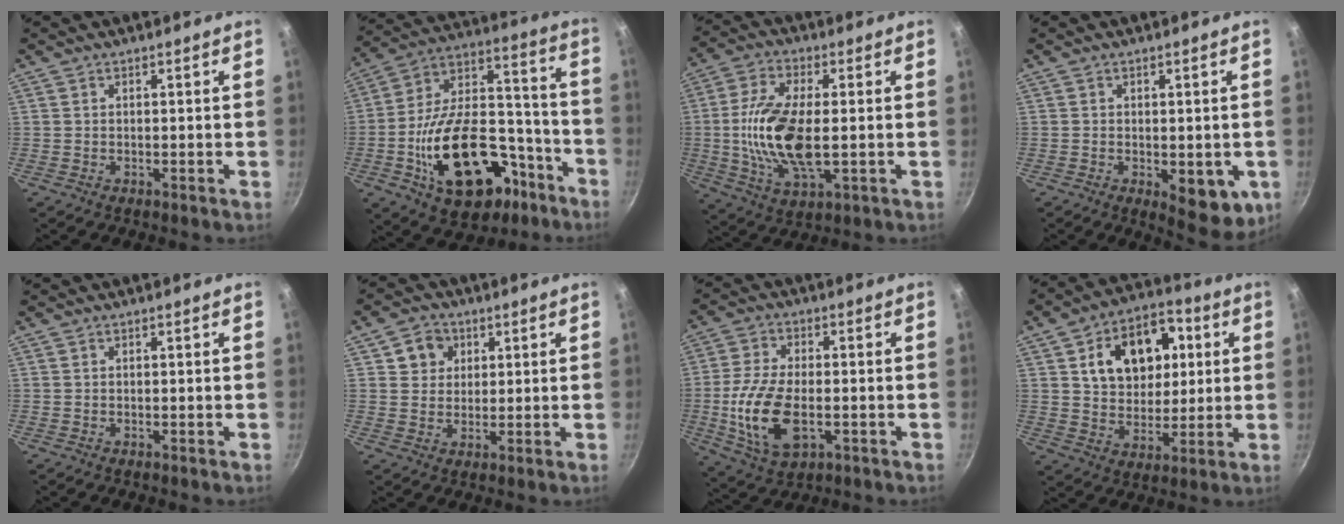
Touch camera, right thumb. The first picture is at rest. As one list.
[{"total": 25.7, "force": [-11.1, 14.2, 18.4], "torque": [-0.323, 0.077, -0.170]}, {"total": 15.8, "force": [-0.9, 6.9, 14.2], "torque": [-0.291, -0.006, -0.013]}, {"total": 8.7, "force": [-2.6, 4.0, 7.3], "torque": [-0.072, -0.009, -0.025]}, {"total": 0.0}, {"total": 5.9, "force": [2.2, 5.1, 1.9], "torque": [-0.004, -0.005, 0.035]}, {"total": 14.8, "force": [-2.8, 7.9, 12.2], "torque": [-0.248, 0.001, -0.045]}, {"total": 16.4, "force": [4.7, 11.3, 10.9], "torque": [-0.122, 0.001, 0.075]}]